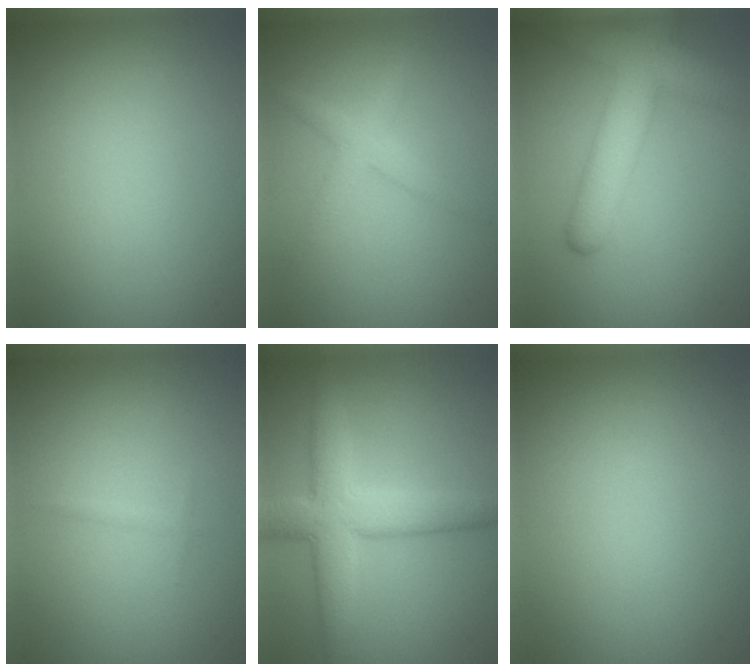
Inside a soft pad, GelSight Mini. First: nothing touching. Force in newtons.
{"total": 2.4, "press": 2.4, "slide": 0.0}
{"total": 7.8, "press": 7.8, "slide": 0.4}
{"total": 0.5, "press": 0.5, "slide": 0.1}
{"total": 6.6, "press": 6.5, "slide": 0.3}
{"total": 0.0}